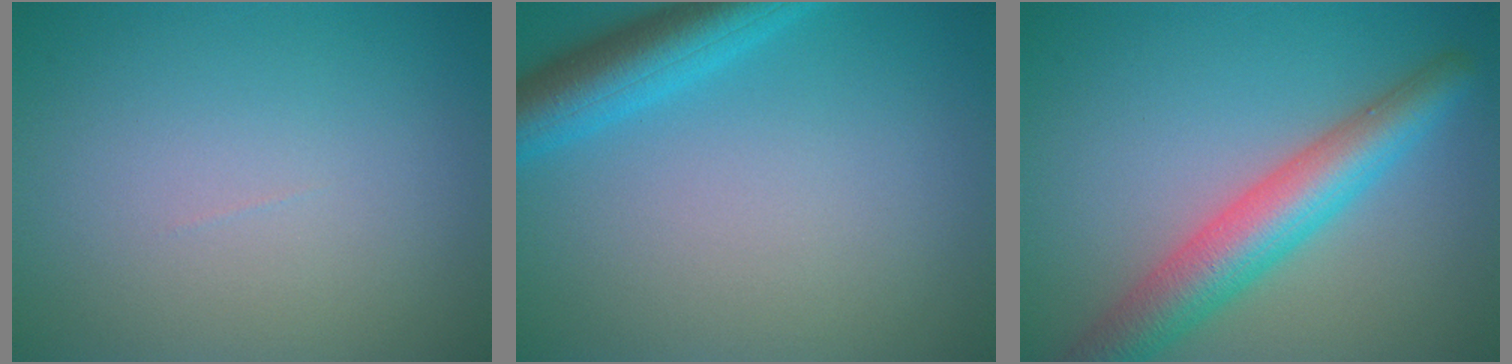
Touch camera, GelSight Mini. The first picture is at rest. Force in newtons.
{"total": 5.0, "press": 5.0, "slide": 0.3}
{"total": 6.3, "press": 6.3, "slide": 0.1}